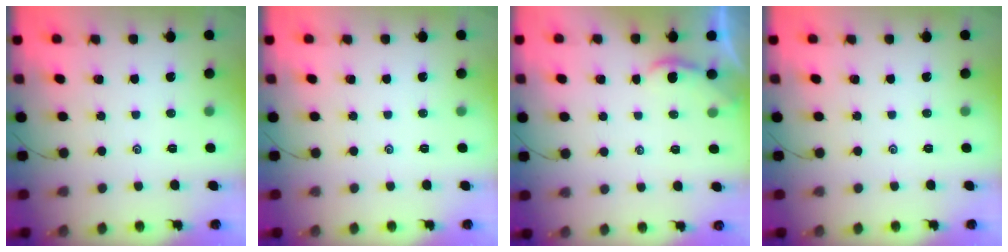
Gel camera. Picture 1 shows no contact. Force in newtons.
{"total": 0.0}
{"total": 1.2, "press": 1.2, "slide": 0.1}
{"total": 0.0}